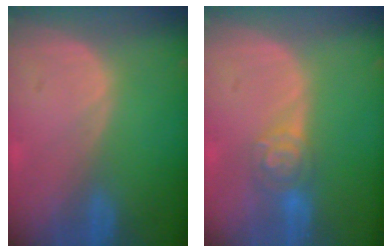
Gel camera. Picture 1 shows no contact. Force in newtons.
{"total": 4.8, "press": 4.2, "slide": 2.3}